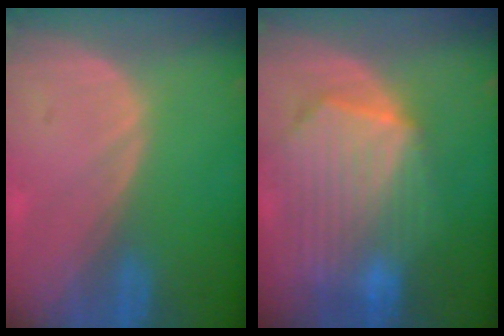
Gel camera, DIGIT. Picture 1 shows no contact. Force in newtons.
{"total": 10.5, "press": 9.2, "slide": 5.1}